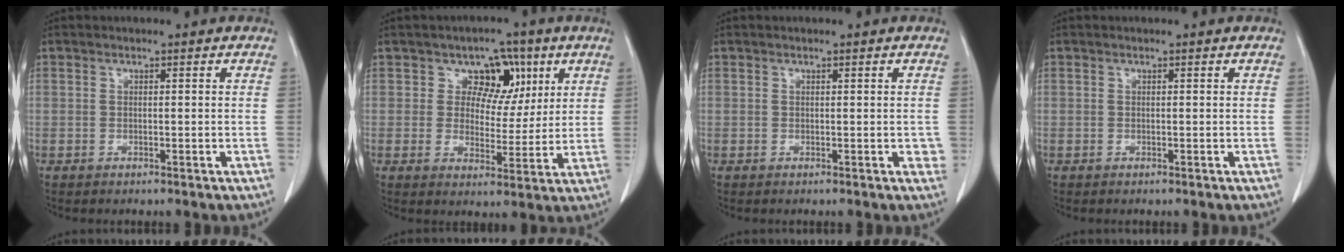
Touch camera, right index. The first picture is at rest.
{"total": 6.7, "force": [3.1, 5.2, 2.8], "torque": [-0.019, 0.009, 0.044]}
{"total": 1.1, "force": [0.1, 0.6, 0.8], "torque": [-0.001, 0.001, 0.002]}
{"total": 0.0}